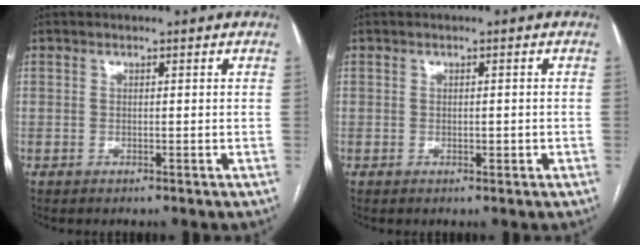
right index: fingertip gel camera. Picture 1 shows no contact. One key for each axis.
{"total": 1.2, "fx": -0.3, "fy": 0.4, "fz": 1.0, "tx": -0.019, "ty": -0.001, "tz": -0.001}